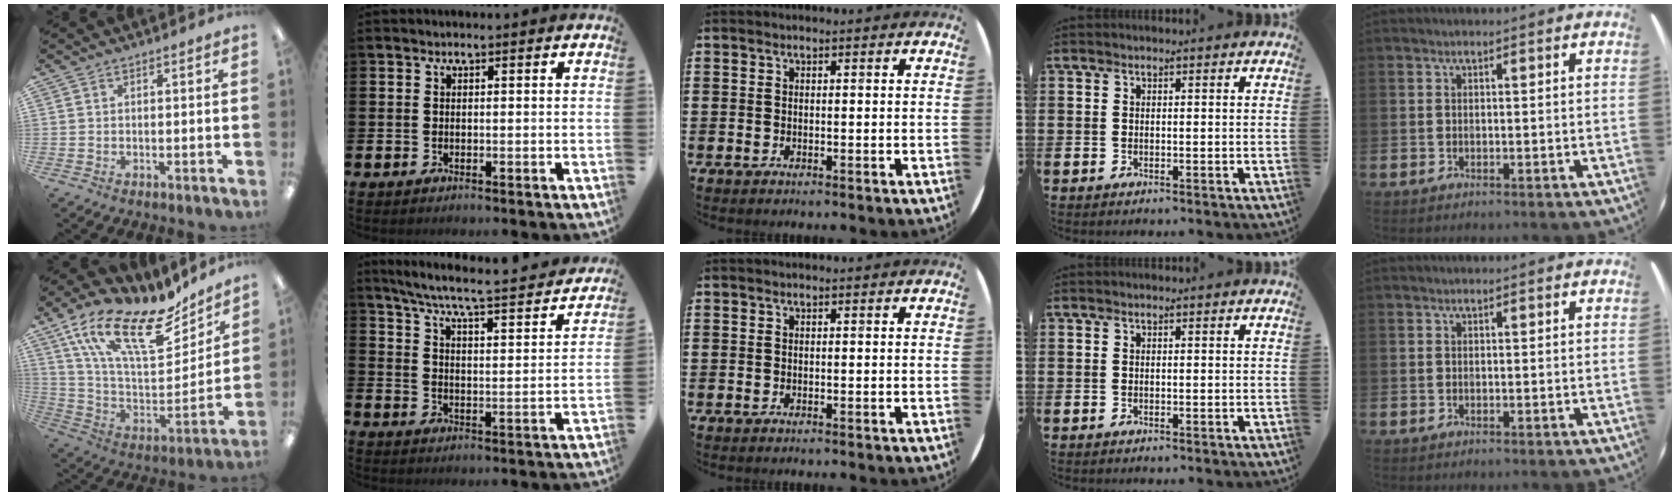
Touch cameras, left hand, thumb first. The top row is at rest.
{"thumb": {"total": 22.2, "force": [13.7, 8.7, 15.1], "torque": [-0.263, -0.082, 0.238]}, "index": {"total": 6.3, "force": [5.6, 0.3, 2.8], "torque": [-0.080, -0.047, 0.088]}}